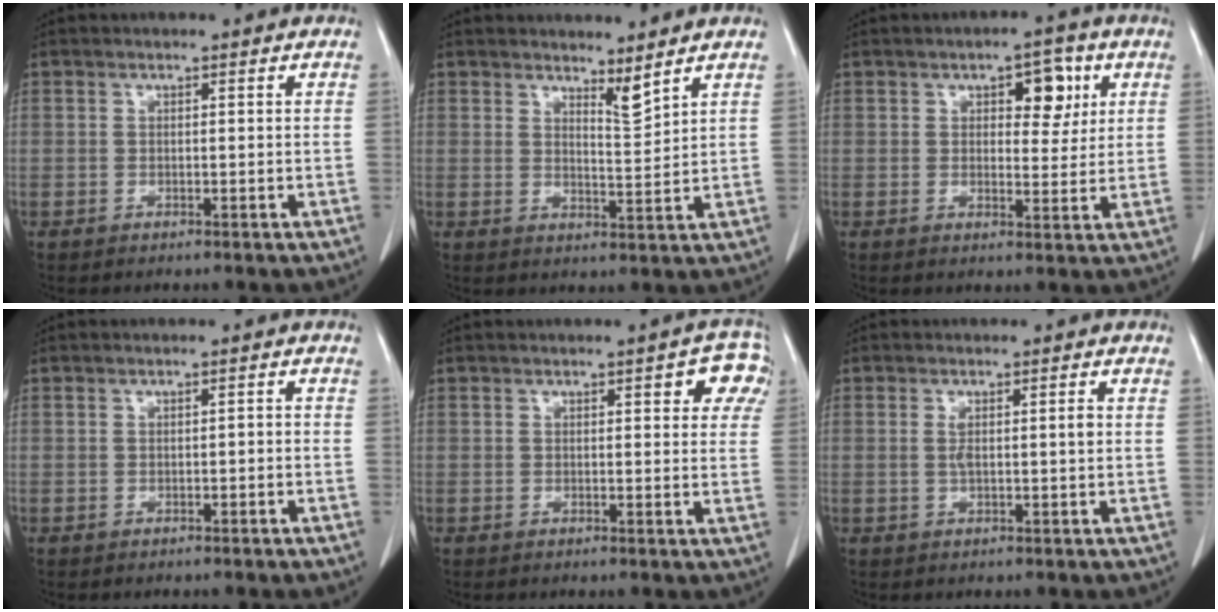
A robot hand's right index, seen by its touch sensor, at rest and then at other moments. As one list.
[{"total": 3.1, "force": [2.7, 0.0, 1.4], "torque": [-0.030, -0.017, 0.051]}, {"total": 5.8, "force": [2.4, 2.8, 4.6], "torque": [-0.056, 0.008, 0.032]}, {"total": 0.7, "force": [-0.3, 0.2, 0.5], "torque": [-0.012, 0.001, -0.002]}, {"total": 5.3, "force": [2.2, 1.8, 4.4], "torque": [-0.035, 0.012, 0.016]}, {"total": 2.7, "force": [0.3, 0.3, 2.6], "torque": [-0.049, 0.004, 0.008]}]